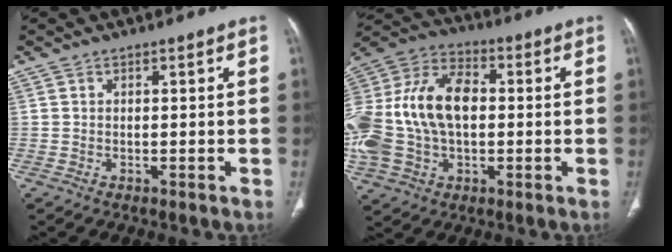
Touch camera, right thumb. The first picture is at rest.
{"total": 22.5, "force": [0.4, 14.7, 17.0], "torque": [-0.374, 0.027, 0.012]}